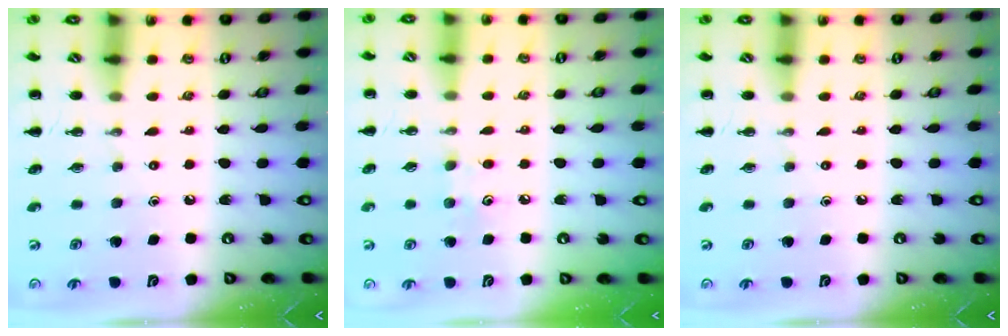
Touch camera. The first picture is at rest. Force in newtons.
{"total": 5.8, "press": 5.6, "slide": 1.7}
{"total": 0.0}